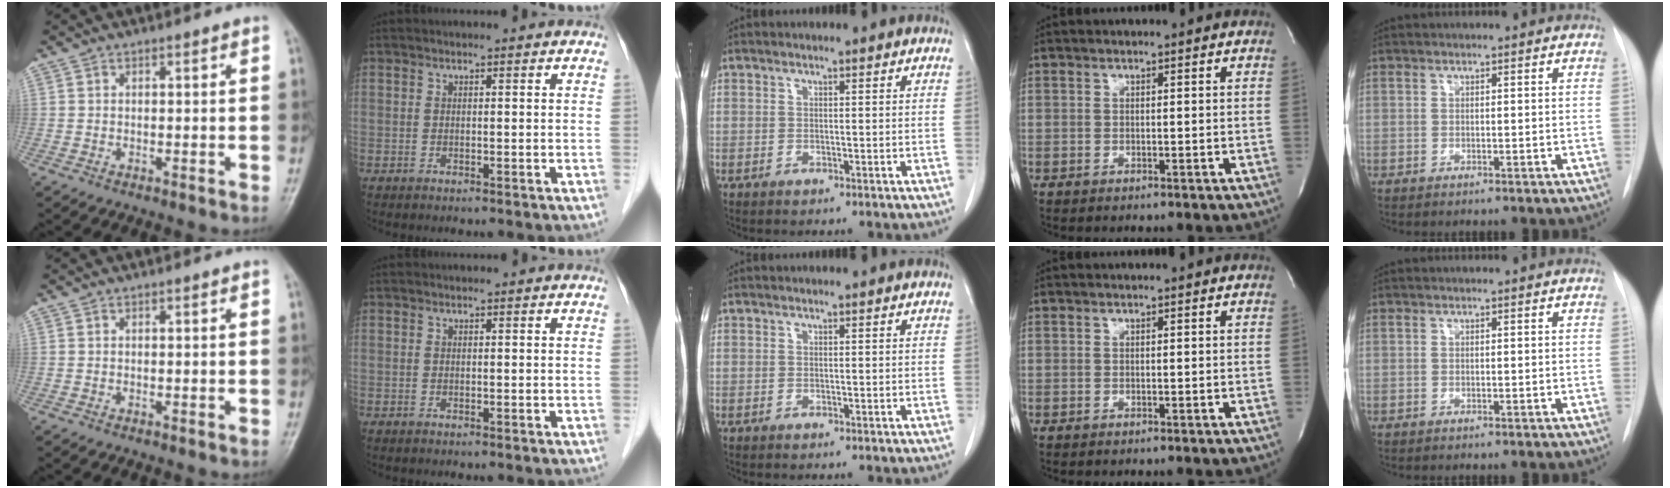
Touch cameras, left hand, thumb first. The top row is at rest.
{}